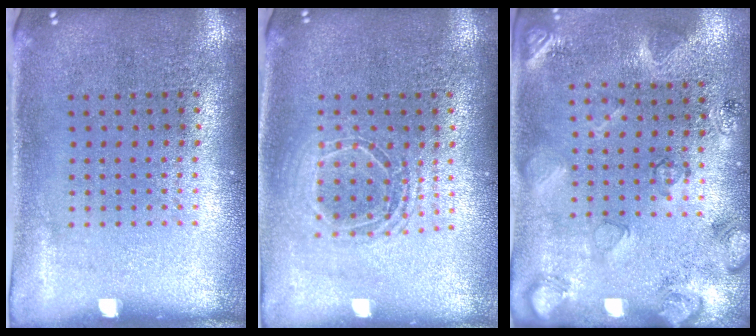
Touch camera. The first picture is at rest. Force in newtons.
{"total": 1.7, "press": 1.4, "slide": 0.9}
{"total": 2.1, "press": 1.8, "slide": 1.2}